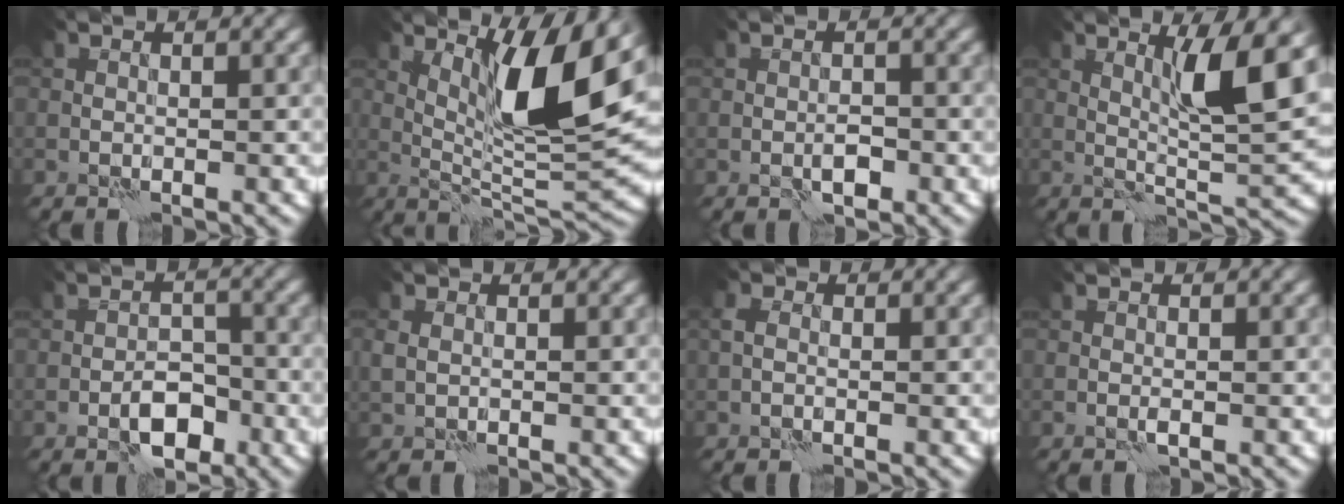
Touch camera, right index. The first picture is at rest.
{"total": 9.3, "force": [3.2, 1.7, 8.5], "torque": [-0.138, -0.013, 0.060]}
{"total": 1.6, "force": [-0.9, 0.6, 1.2], "torque": [-0.020, 0.003, -0.014]}
{"total": 6.2, "force": [2.2, 0.6, 5.8], "torque": [-0.102, -0.006, 0.040]}
{"total": 3.9, "force": [-2.1, 1.9, 2.7], "torque": [-0.036, 0.007, -0.034]}
{"total": 1.4, "force": [0.1, 1.1, 0.8], "torque": [-0.018, 0.000, 0.005]}
{"total": 1.1, "force": [-0.2, 0.6, 0.8], "torque": [-0.020, 0.005, -0.009]}
{"total": 0.6, "force": [-0.3, 0.0, 0.5], "torque": [-0.013, 0.000, -0.006]}